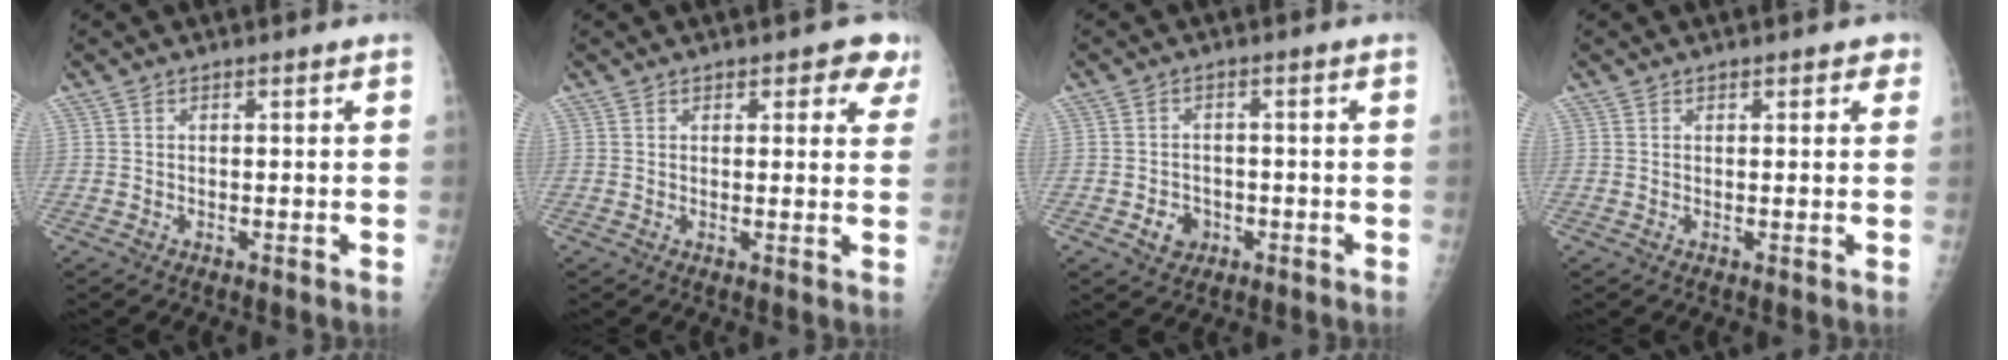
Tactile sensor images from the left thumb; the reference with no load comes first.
{"total": 5.1, "force": [3.2, 2.9, 2.8], "torque": [0.013, -0.009, 0.030]}
{"total": 3.7, "force": [-1.4, 3.1, 1.4], "torque": [-0.008, 0.007, -0.019]}
{"total": 1.9, "force": [1.2, 1.1, 1.0], "torque": [0.008, -0.002, 0.009]}